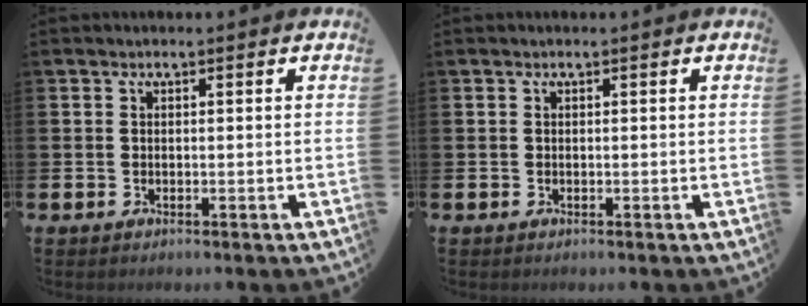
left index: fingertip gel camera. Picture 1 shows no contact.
{"total": 0.0}